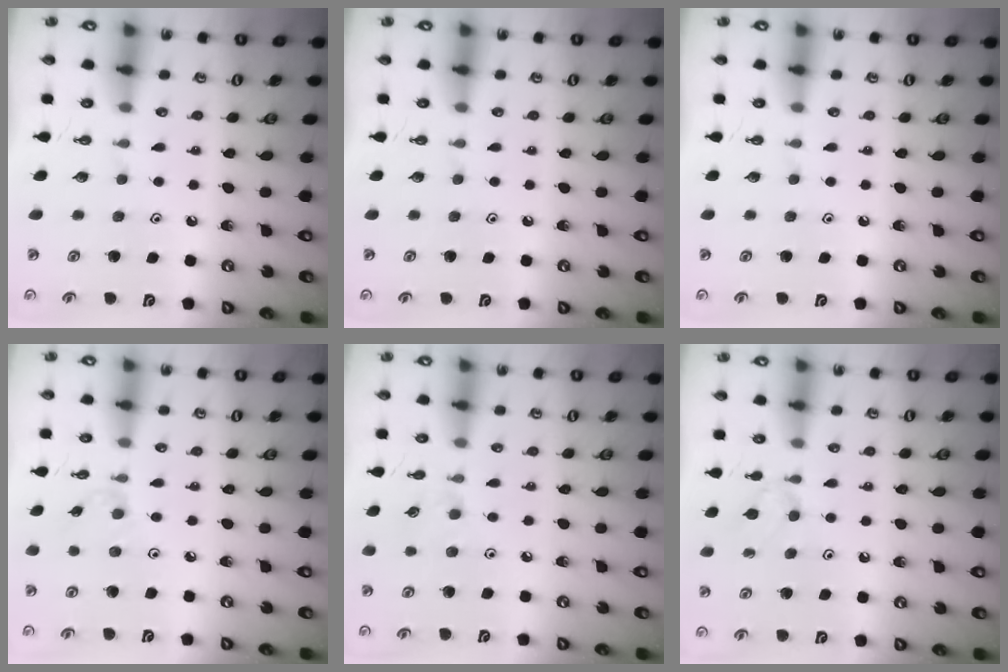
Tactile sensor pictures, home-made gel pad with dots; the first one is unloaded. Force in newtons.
{"total": 0.0}
{"total": 0.0}
{"total": 2.5, "press": 2.5, "slide": 0.5}
{"total": 6.1, "press": 6.0, "slide": 0.6}
{"total": 5.7, "press": 5.6, "slide": 0.9}